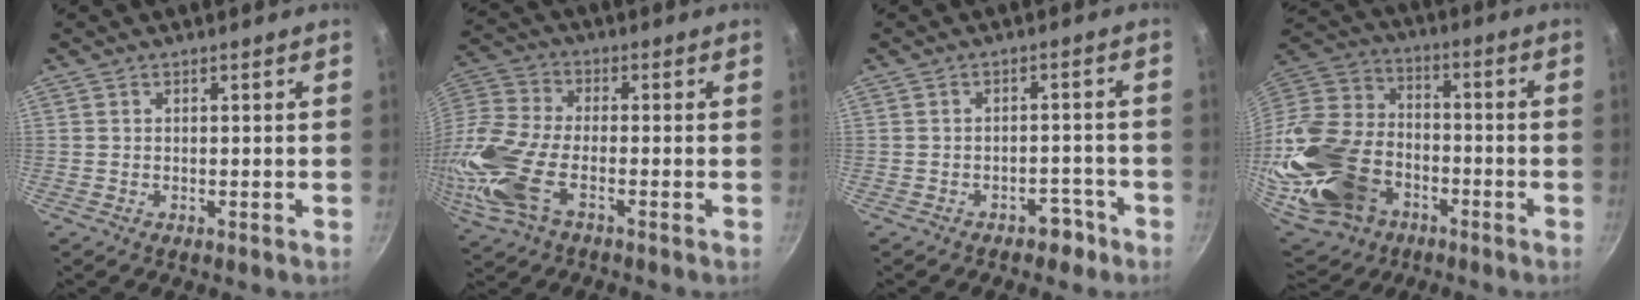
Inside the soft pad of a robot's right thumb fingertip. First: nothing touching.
{"total": 17.5, "force": [-5.5, 8.8, 14.2], "torque": [-0.351, 0.006, -0.105]}
{"total": 3.6, "force": [-2.6, 2.1, 1.4], "torque": [-0.004, 0.030, -0.033]}
{"total": 31.2, "force": [-10.4, 22.1, 19.5], "torque": [-0.502, 0.029, -0.183]}